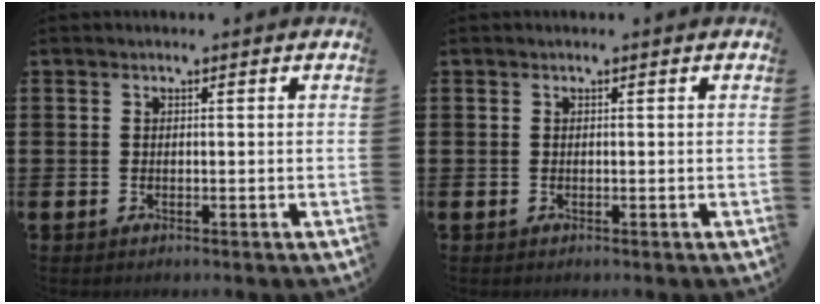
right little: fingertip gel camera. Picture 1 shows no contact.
{"total": 0.0}